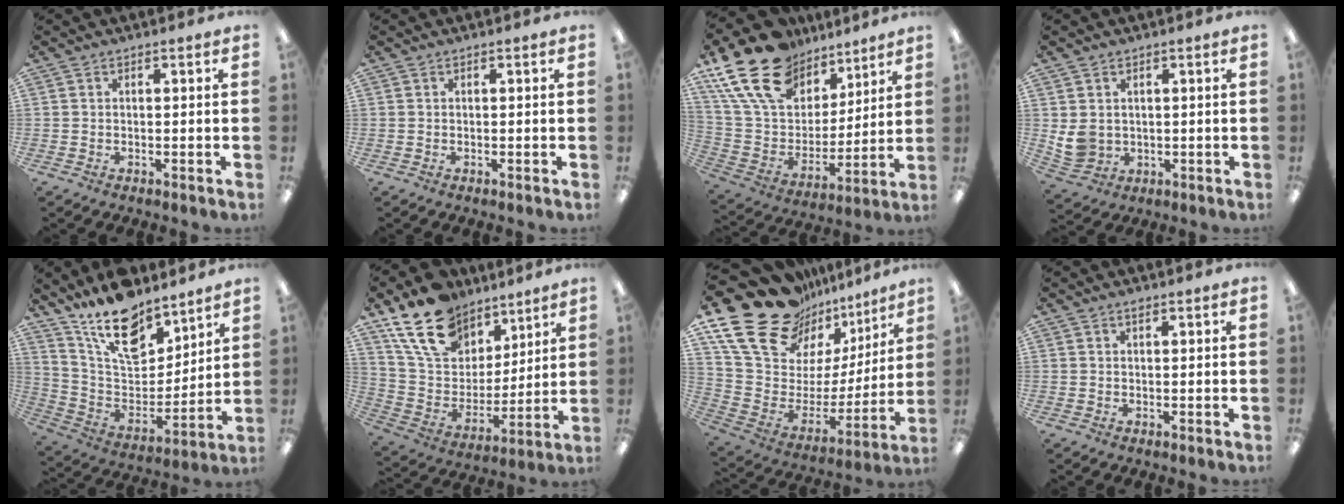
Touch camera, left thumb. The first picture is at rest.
{"total": 0.0}
{"total": 22.7, "force": [14.3, 13.9, 10.8], "torque": [-0.215, -0.074, 0.265]}
{"total": 5.6, "force": [1.6, 4.9, 2.1], "torque": [-0.052, -0.003, 0.033]}
{"total": 17.3, "force": [12.9, 8.2, 8.1], "torque": [-0.147, -0.085, 0.231]}
{"total": 19.7, "force": [13.1, 12.2, 8.2], "torque": [-0.164, -0.063, 0.248]}
{"total": 23.2, "force": [16.7, 12.5, 10.3], "torque": [-0.173, -0.118, 0.309]}
{"total": 0.8, "force": [0.6, 0.3, 0.4], "torque": [-0.010, 0.002, 0.010]}